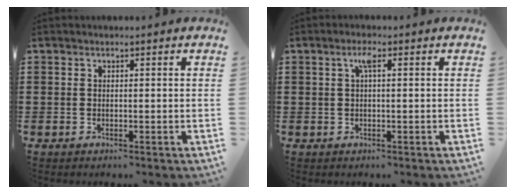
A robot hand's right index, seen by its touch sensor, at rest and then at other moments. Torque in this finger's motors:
{"motor_torque": [0.43, -0.15, 0.11, 0.04]}